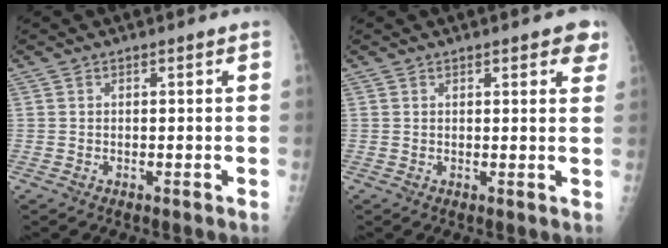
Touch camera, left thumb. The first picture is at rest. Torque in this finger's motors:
{"motor_torque": [-0.29, -0.12, -0.12, -0.11, 0.08]}